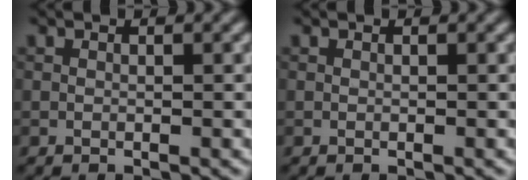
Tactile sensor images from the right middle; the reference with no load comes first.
{"total": 0.0}